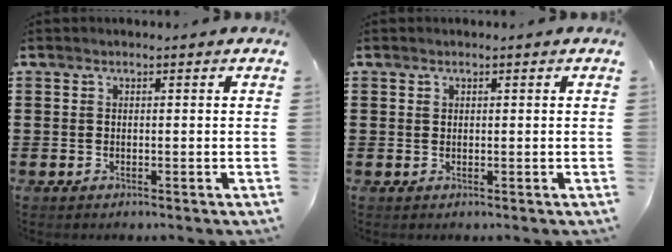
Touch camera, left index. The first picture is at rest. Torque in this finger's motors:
{"motor_torque": [0.13, -0.22, 0.02, 0.01]}